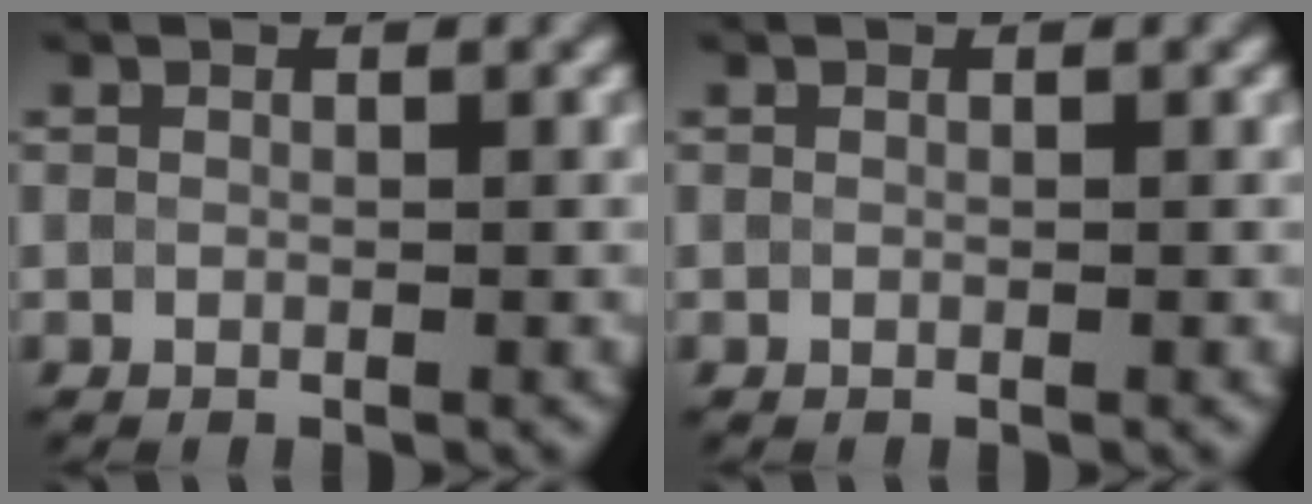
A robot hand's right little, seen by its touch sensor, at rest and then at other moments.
{"total": 0.0}